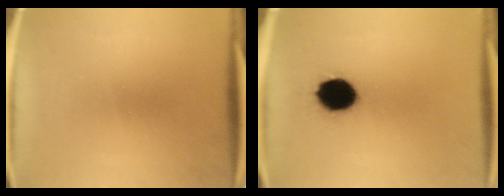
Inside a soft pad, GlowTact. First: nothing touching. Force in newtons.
{"total": 12.3}